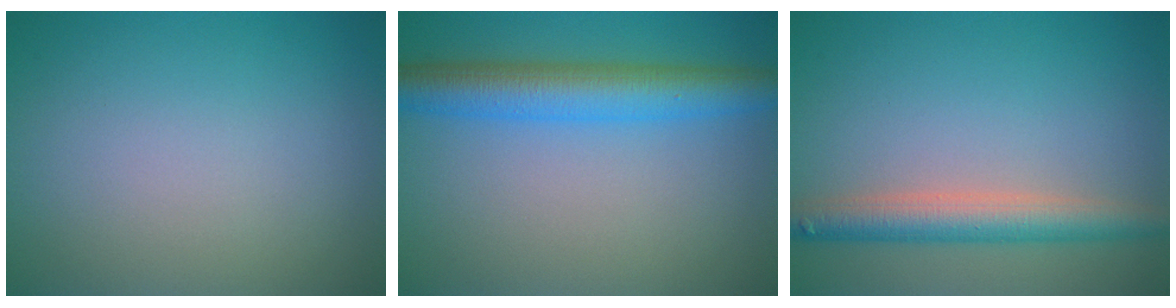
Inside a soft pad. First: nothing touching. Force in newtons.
{"total": 5.8, "press": 5.8, "slide": 0.3}
{"total": 4.3, "press": 4.3, "slide": 0.2}